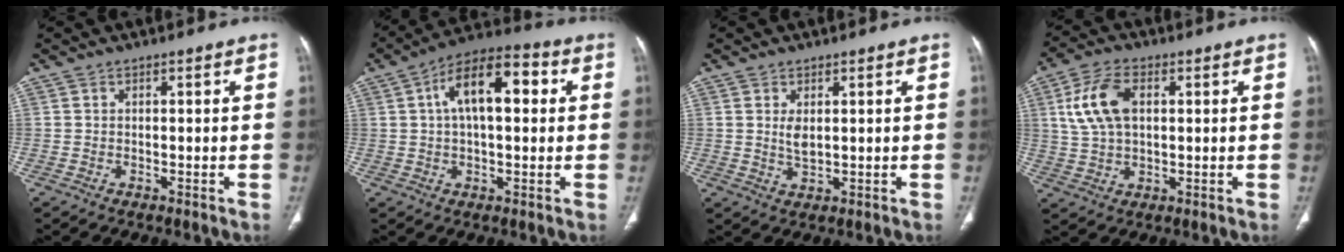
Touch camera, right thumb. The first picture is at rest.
{"total": 13.2, "force": [2.9, 6.4, 11.2], "torque": [-0.175, 0.029, 0.041]}
{"total": 4.2, "force": [0.9, 2.0, 3.6], "torque": [-0.068, -0.013, 0.027]}
{"total": 10.2, "force": [2.5, 6.0, 7.8], "torque": [-0.159, 0.009, 0.049]}